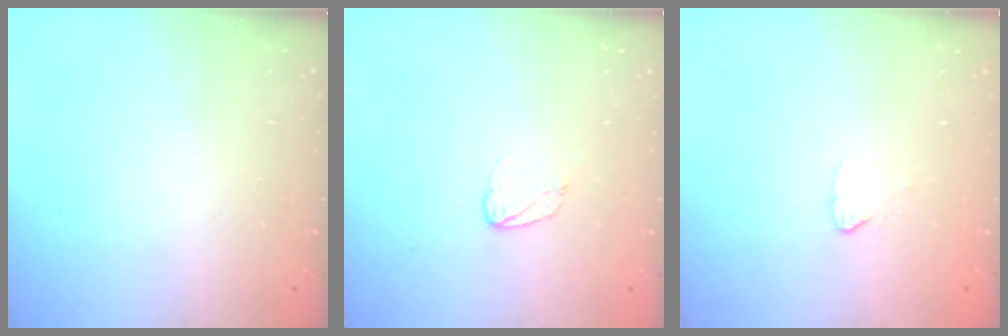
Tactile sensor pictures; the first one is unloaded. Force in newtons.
{"total": 4.0, "press": 4.0, "slide": 0.4}
{"total": 2.7, "press": 2.7, "slide": 0.2}